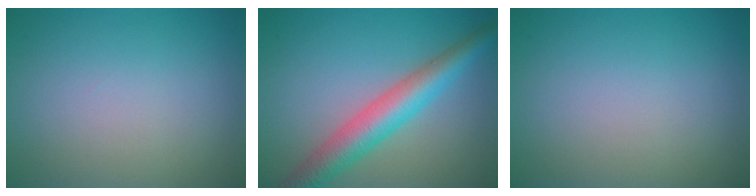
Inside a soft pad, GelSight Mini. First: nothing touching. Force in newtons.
{"total": 5.7, "press": 5.6, "slide": 0.2}
{"total": 0.0}